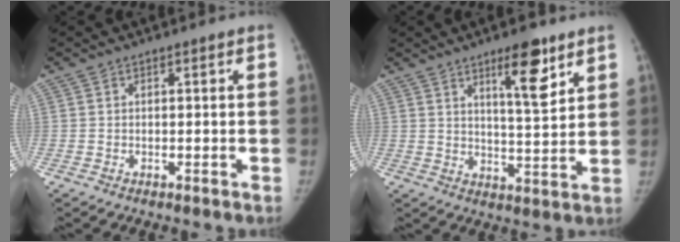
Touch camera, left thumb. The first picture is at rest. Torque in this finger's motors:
{"motor_torque": [0.02, -0.18, 1.04, -0.83, 0.23]}